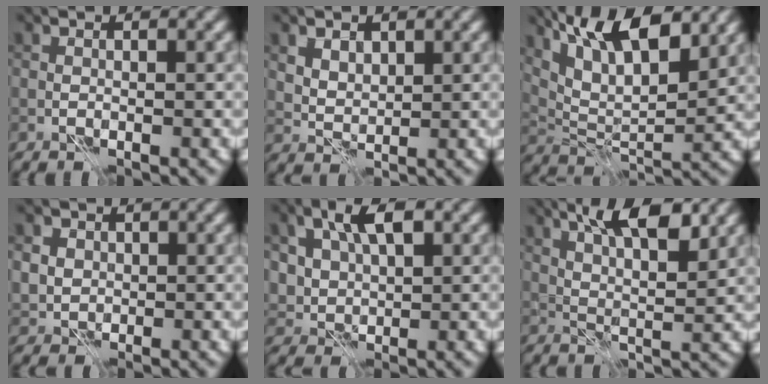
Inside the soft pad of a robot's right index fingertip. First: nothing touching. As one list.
[{"total": 2.3, "force": [1.3, 1.5, 1.1], "torque": [-0.025, -0.005, 0.026]}, {"total": 10.1, "force": [5.7, 3.7, 7.4], "torque": [-0.131, 0.009, 0.099]}, {"total": 4.9, "force": [1.7, 4.2, 1.8], "torque": [-0.045, 0.019, 0.020]}, {"total": 5.9, "force": [2.2, 3.6, 4.1], "torque": [-0.081, 0.004, 0.032]}, {"total": 6.8, "force": [3.8, 2.0, 5.2], "torque": [-0.080, 0.007, 0.057]}]